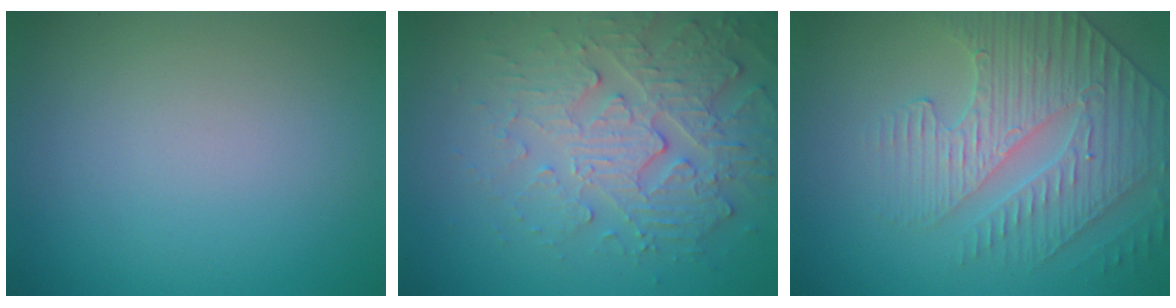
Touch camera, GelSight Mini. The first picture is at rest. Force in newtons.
{"total": 4.4, "press": 4.4, "slide": 0.5}
{"total": 4.2, "press": 4.1, "slide": 0.6}